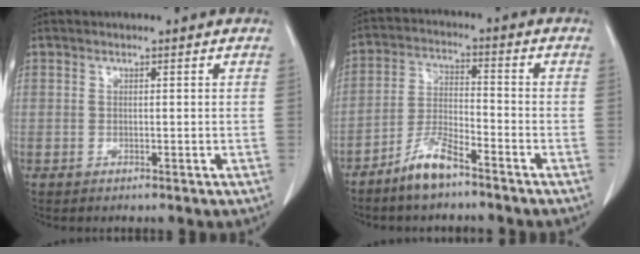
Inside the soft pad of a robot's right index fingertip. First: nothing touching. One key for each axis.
{"total": 6.7, "fx": -5.1, "fy": 1.4, "fz": 4.1, "tx": -0.084, "ty": -0.006, "tz": -0.101}